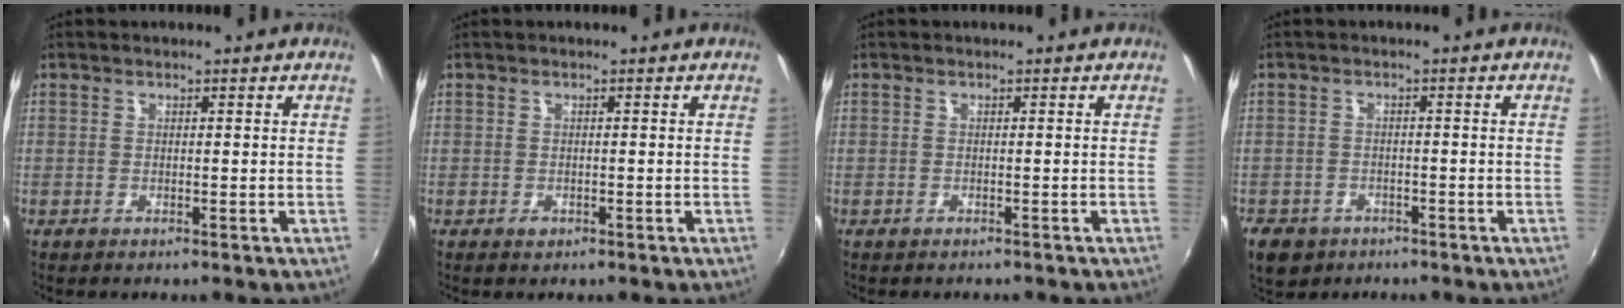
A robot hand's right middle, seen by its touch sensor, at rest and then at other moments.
{"total": 1.1, "force": [-0.6, 0.8, 0.4], "torque": [-0.006, -0.003, -0.009]}
{"total": 0.8, "force": [-0.7, 0.3, 0.2], "torque": [-0.006, -0.001, -0.009]}
{"total": 6.2, "force": [-3.7, 4.4, 2.4], "torque": [-0.062, -0.008, -0.055]}